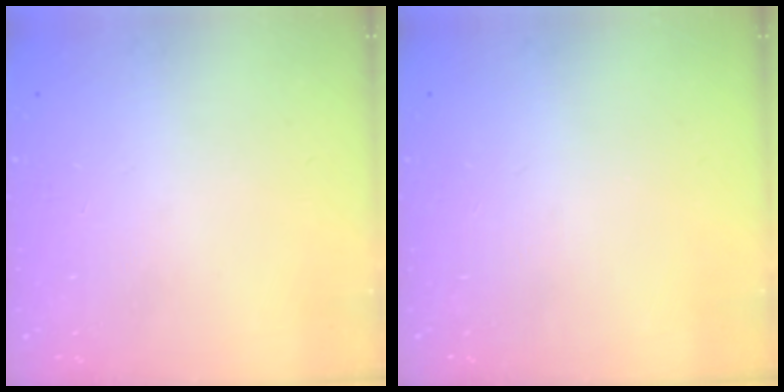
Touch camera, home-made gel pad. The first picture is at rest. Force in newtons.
{"total": 0.0}